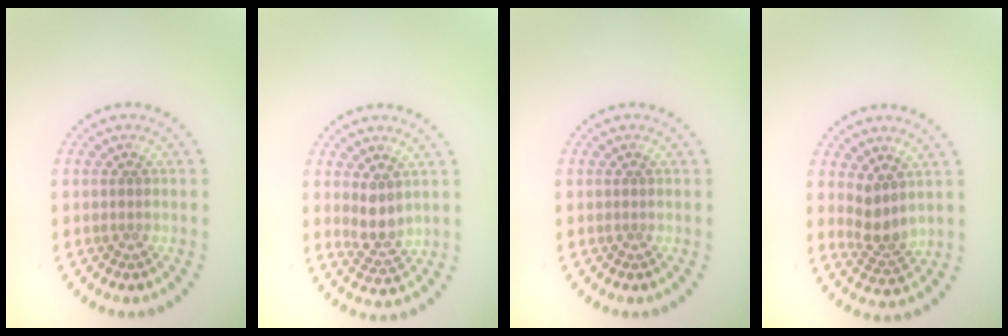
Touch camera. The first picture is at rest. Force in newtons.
{"total": 2.4, "press": 2.1, "slide": 1.2}
{"total": 0.0}
{"total": 2.7, "press": 2.1, "slide": 1.7}